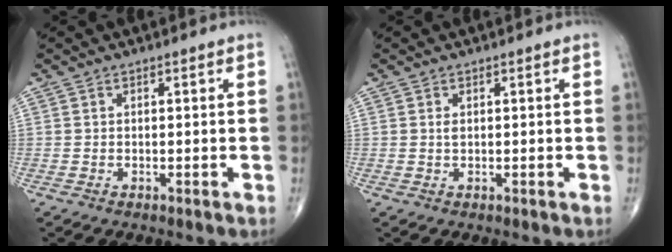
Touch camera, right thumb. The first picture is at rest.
{"total": 0.8, "force": [0.2, 0.4, 0.7], "torque": [-0.012, 0.001, 0.005]}